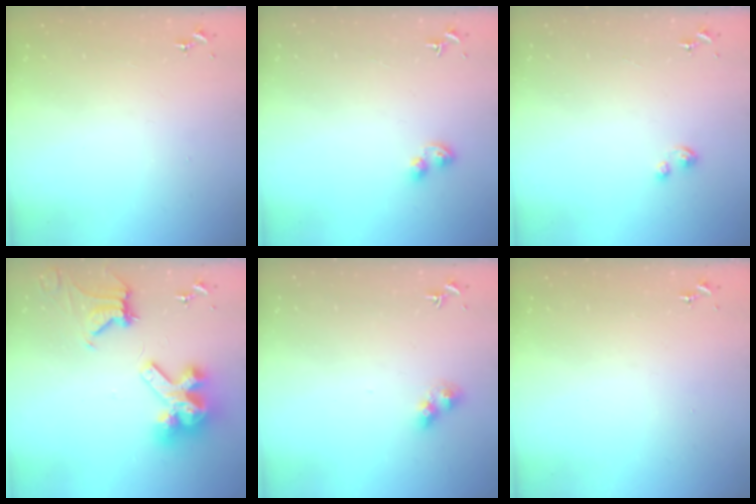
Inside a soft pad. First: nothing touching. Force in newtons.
{"total": 5.4, "press": 5.2, "slide": 1.3}
{"total": 3.3, "press": 3.3, "slide": 0.4}
{"total": 15.5, "press": 15.3, "slide": 1.9}
{"total": 7.4, "press": 7.3, "slide": 0.6}
{"total": 0.0}